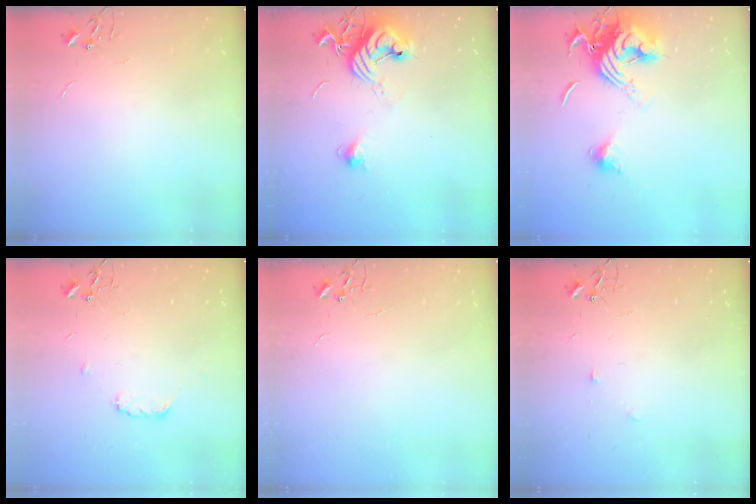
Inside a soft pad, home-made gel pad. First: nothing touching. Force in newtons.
{"total": 12.8, "press": 12.8, "slide": 0.8}
{"total": 16.6, "press": 16.5, "slide": 1.6}
{"total": 5.0, "press": 4.9, "slide": 0.6}
{"total": 0.0}
{"total": 5.1, "press": 4.9, "slide": 1.7}